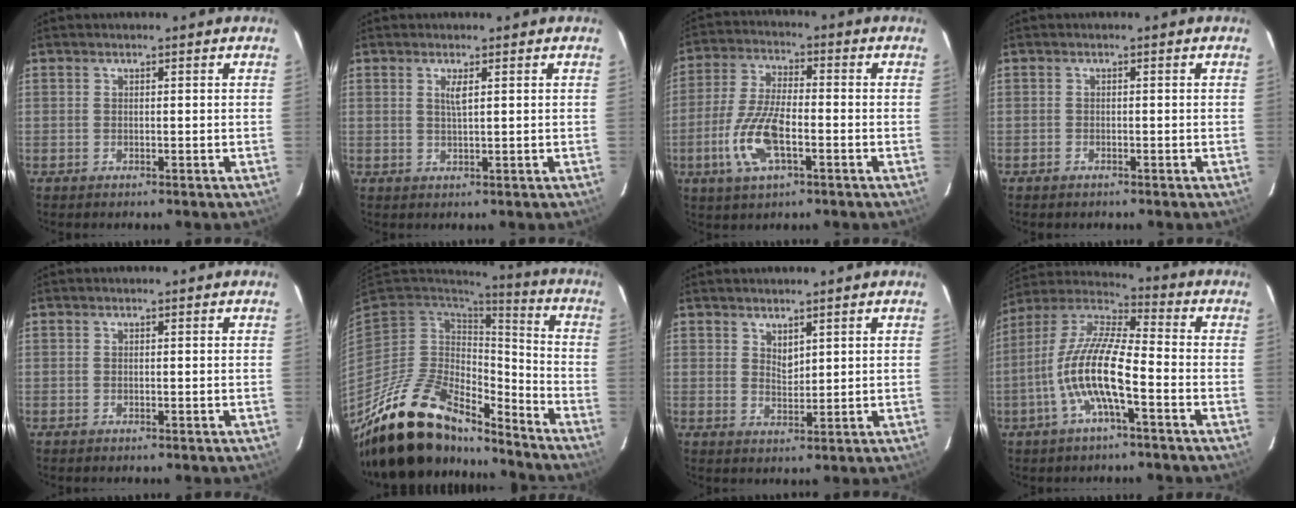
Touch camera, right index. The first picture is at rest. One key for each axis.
{"total": 1.8, "fx": 0.7, "fy": 0.2, "fz": 1.7, "tx": -0.030, "ty": -0.001, "tz": 0.012}
{"total": 11.5, "fx": -4.0, "fy": 4.2, "fz": 9.9, "tx": -0.213, "ty": -0.003, "tz": -0.078}
{"total": 0.8, "fx": -0.6, "fy": 0.4, "fz": 0.0, "tx": -0.003, "ty": 0.003, "tz": -0.010}
{"total": 0.0}
{"total": 23.3, "fx": -18.2, "fy": 8.9, "fz": 11.5, "tx": -0.223, "ty": -0.010, "tz": -0.307}
{"total": 2.6, "fx": 2.0, "fy": 1.1, "fz": 1.2, "tx": -0.016, "ty": -0.003, "tz": 0.037}
{"total": 13.5, "fx": -4.5, "fy": 2.8, "fz": 12.4, "tx": -0.246, "ty": 0.000, "tz": -0.094}